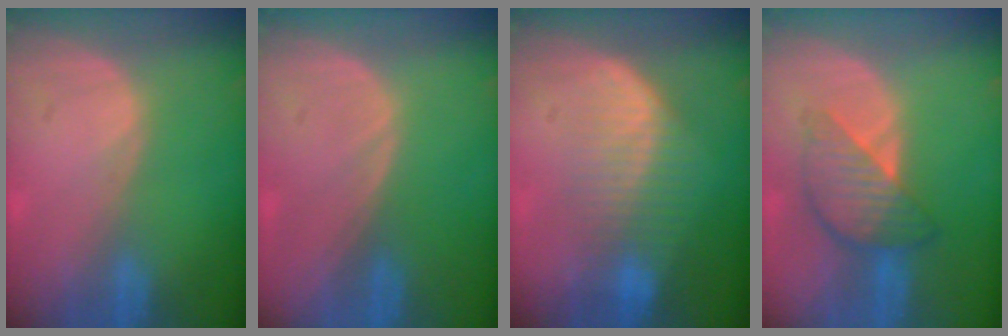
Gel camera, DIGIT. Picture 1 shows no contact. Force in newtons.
{"total": 0.0}
{"total": 7.1, "press": 6.5, "slide": 2.8}
{"total": 6.4, "press": 6.4, "slide": 0.3}